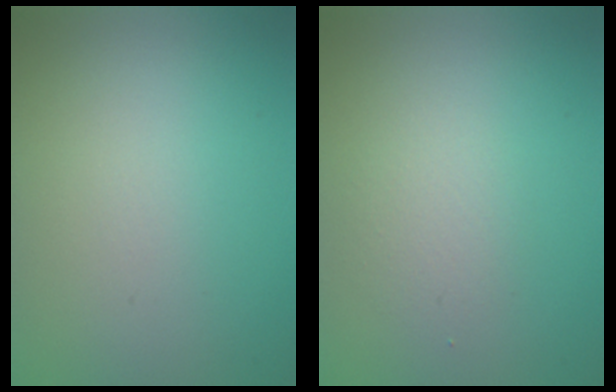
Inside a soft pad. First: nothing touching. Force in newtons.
{"total": 1.3, "press": 1.3, "slide": 0.1}